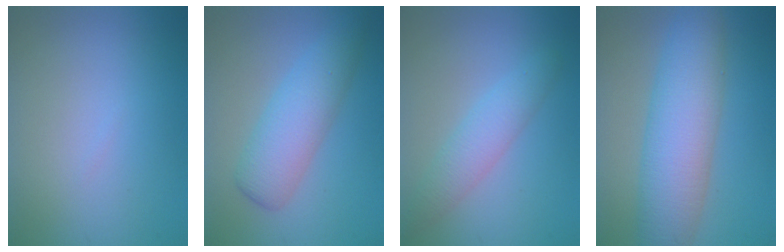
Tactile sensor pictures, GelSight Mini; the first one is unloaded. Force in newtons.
{"total": 5.0, "press": 5.0, "slide": 0.3}
{"total": 2.9, "press": 2.9, "slide": 0.1}
{"total": 8.3, "press": 8.3, "slide": 0.5}